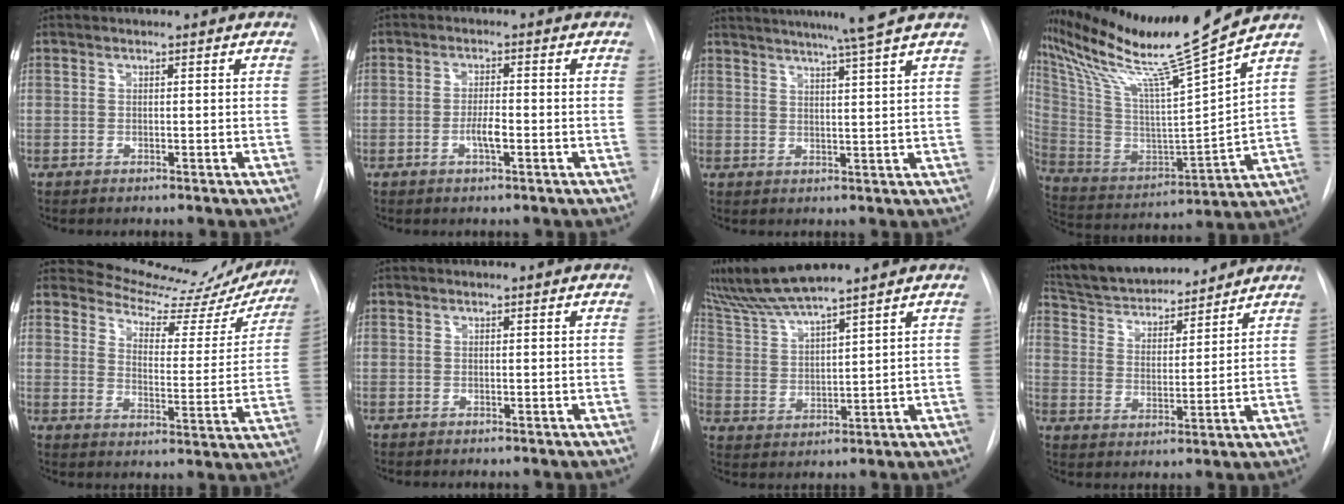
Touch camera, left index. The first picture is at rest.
{"total": 2.6, "force": [-0.9, 0.4, 2.4], "torque": [-0.044, 0.002, -0.017]}
{"total": 10.7, "force": [9.1, -2.1, 5.2], "torque": [-0.082, -0.011, 0.119]}
{"total": 21.1, "force": [17.5, -2.7, 11.4], "torque": [-0.215, -0.043, 0.304]}
{"total": 17.4, "force": [16.8, 3.7, 2.2], "torque": [-0.016, -0.063, 0.194]}
{"total": 0.0}
{"total": 8.6, "force": [7.9, -1.0, 3.3], "torque": [-0.077, 0.010, 0.160]}
{"total": 17.0, "force": [15.5, 3.9, 5.8], "torque": [-0.099, 0.020, 0.255]}